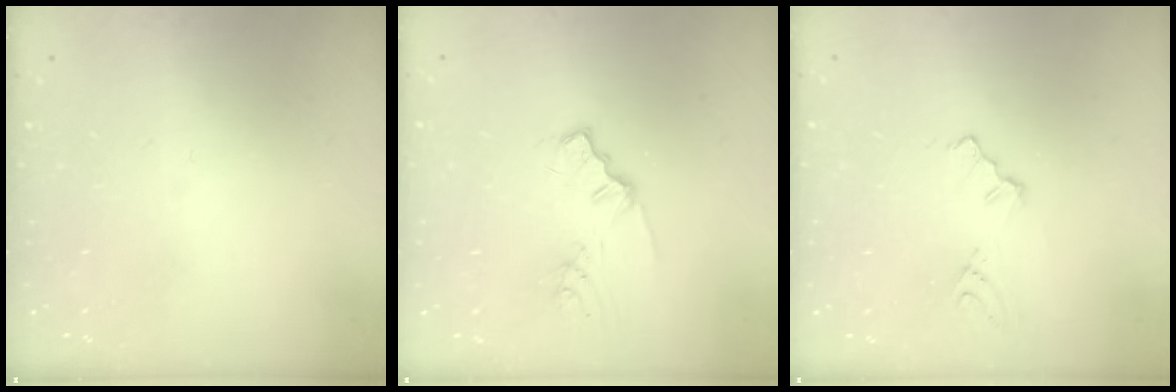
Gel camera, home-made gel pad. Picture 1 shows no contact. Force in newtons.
{"total": 2.4, "press": 2.4, "slide": 0.2}
{"total": 3.0, "press": 3.0, "slide": 0.4}